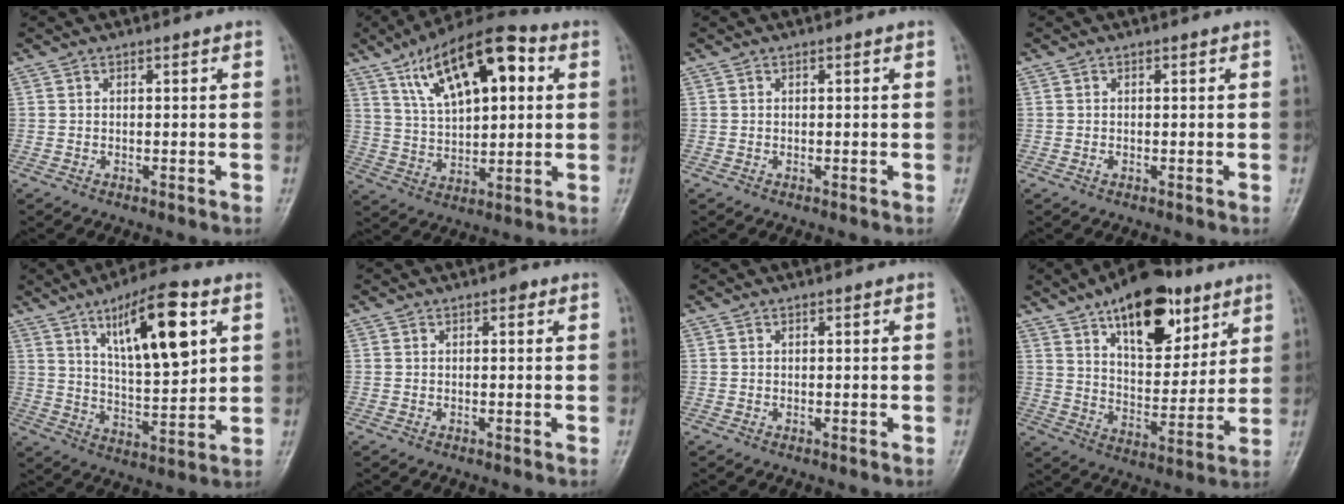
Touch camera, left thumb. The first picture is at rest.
{"total": 18.7, "force": [7.2, 8.4, 15.1], "torque": [-0.218, 0.000, 0.118]}
{"total": 0.0}
{"total": 0.6, "force": [0.0, 0.4, 0.5], "torque": [-0.008, -0.001, 0.001]}
{"total": 15.8, "force": [6.8, 5.0, 13.3], "torque": [-0.193, -0.029, 0.114]}
{"total": 1.0, "force": [0.4, 0.6, 0.6], "torque": [-0.001, 0.001, 0.001]}
{"total": 0.0}
{"total": 19.7, "force": [11.2, 9.6, 13.1], "torque": [-0.150, -0.048, 0.178]}